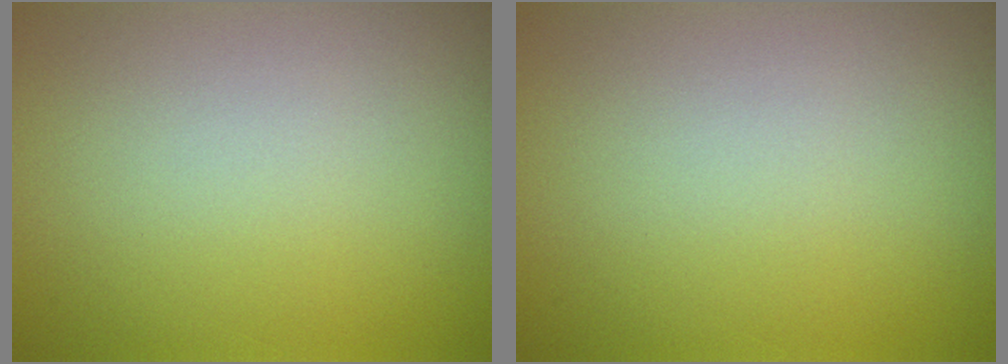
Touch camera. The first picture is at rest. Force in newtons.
{"total": 0.0}